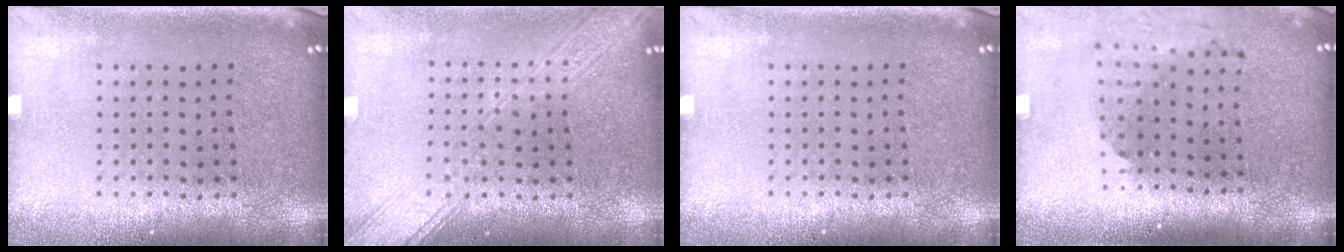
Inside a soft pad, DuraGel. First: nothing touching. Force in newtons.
{"total": 3.1, "press": 3.1, "slide": 0.4}
{"total": 0.0}
{"total": 1.9, "press": 1.4, "slide": 1.3}